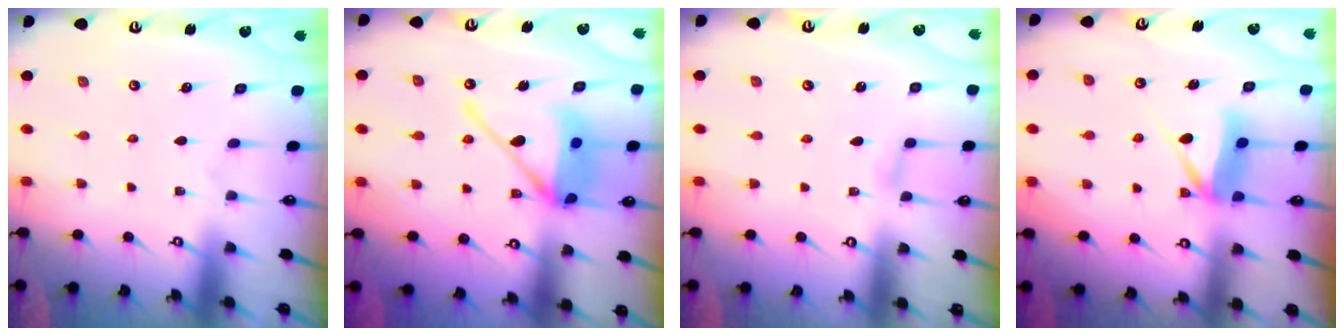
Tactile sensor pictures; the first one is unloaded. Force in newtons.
{"total": 16.1, "press": 16.0, "slide": 2.4}
{"total": 2.3, "press": 2.3, "slide": 0.3}
{"total": 6.7, "press": 6.7, "slide": 0.5}